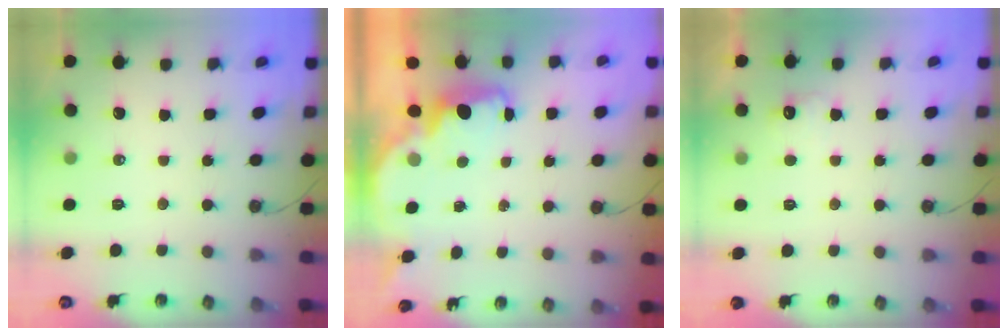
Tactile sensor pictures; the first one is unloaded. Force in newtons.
{"total": 1.7, "press": 1.5, "slide": 0.7}
{"total": 4.3, "press": 4.2, "slide": 1.0}